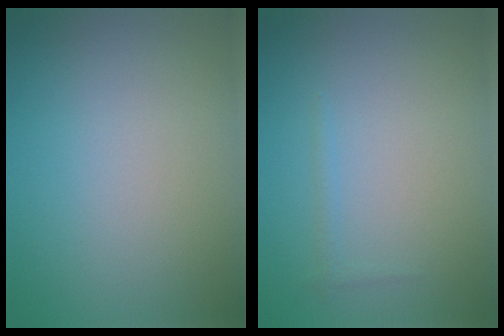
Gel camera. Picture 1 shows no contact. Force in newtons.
{"total": 0.6, "press": 0.6, "slide": 0.1}